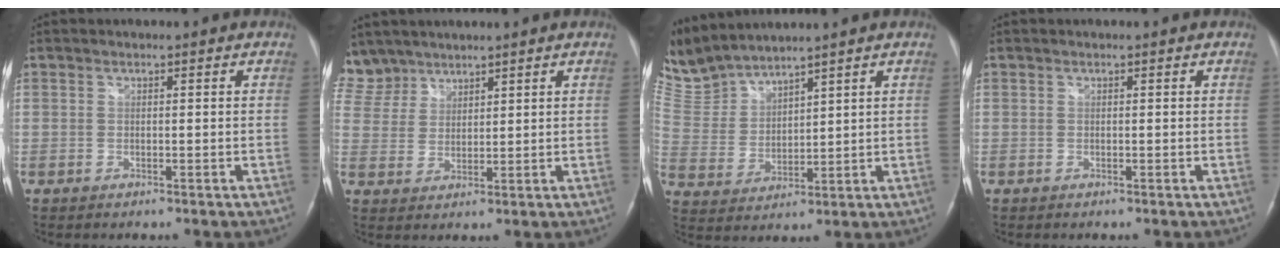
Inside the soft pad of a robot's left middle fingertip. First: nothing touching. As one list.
[{"total": 8.6, "force": [7.2, 4.7, 0.5], "torque": [-0.023, 0.012, 0.153]}, {"total": 9.9, "force": [9.8, 0.6, 1.4], "torque": [-0.058, 0.010, 0.222]}, {"total": 0.0}]